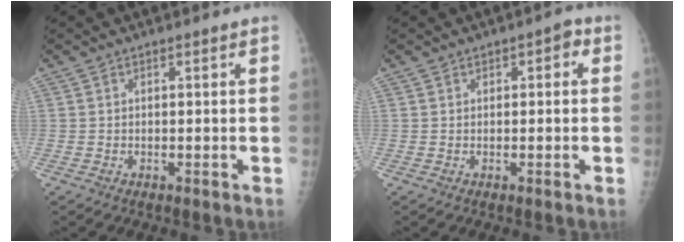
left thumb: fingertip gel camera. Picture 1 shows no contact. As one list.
[{"total": 2.0, "force": [0.4, 1.5, 1.4], "torque": [0.002, 0.008, -0.004]}]